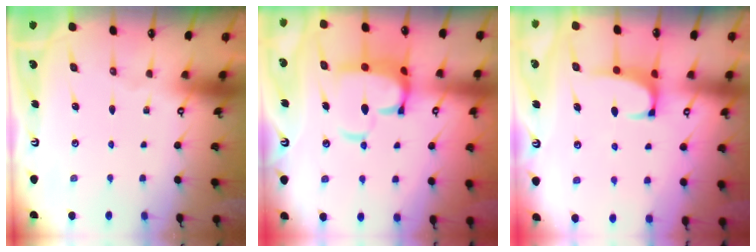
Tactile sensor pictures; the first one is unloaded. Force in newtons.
{"total": 9.5, "press": 9.4, "slide": 1.3}
{"total": 0.8, "press": 0.4, "slide": 0.7}